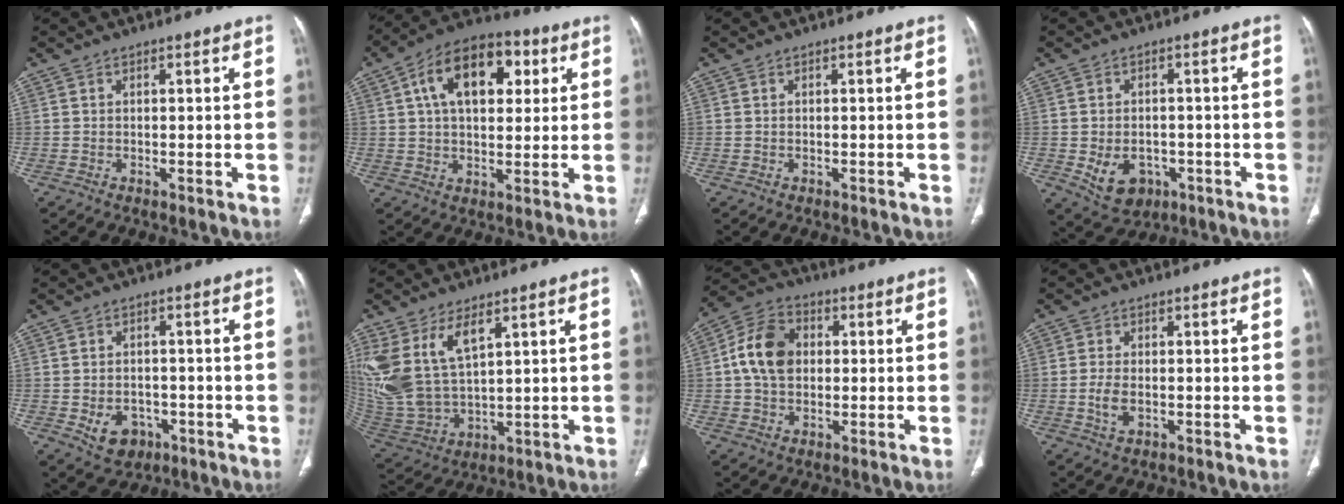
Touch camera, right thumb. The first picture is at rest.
{"total": 16.5, "force": [5.2, 9.6, 12.3], "torque": [-0.170, 0.011, 0.076]}
{"total": 0.0}
{"total": 7.6, "force": [-2.2, 5.8, 4.4], "torque": [-0.058, 0.012, -0.018]}
{"total": 6.2, "force": [-2.2, 4.8, 3.2], "torque": [-0.035, 0.014, -0.022]}
{"total": 15.4, "force": [7.1, 7.9, 11.2], "torque": [-0.233, -0.029, 0.163]}
{"total": 11.0, "force": [1.1, 8.1, 7.2], "torque": [-0.120, 0.019, 0.012]}
{"total": 3.6, "force": [-0.5, 2.0, 2.9], "torque": [-0.063, -0.003, -0.010]}